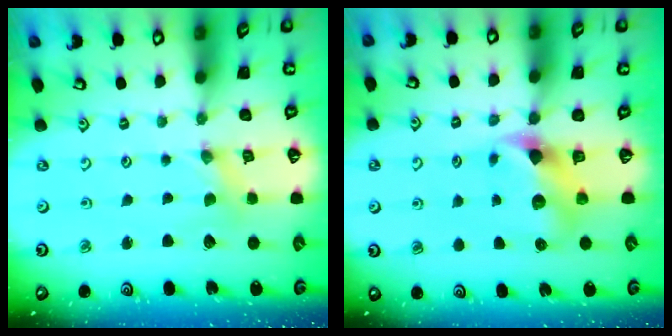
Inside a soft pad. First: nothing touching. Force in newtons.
{"total": 8.3, "press": 8.2, "slide": 1.1}